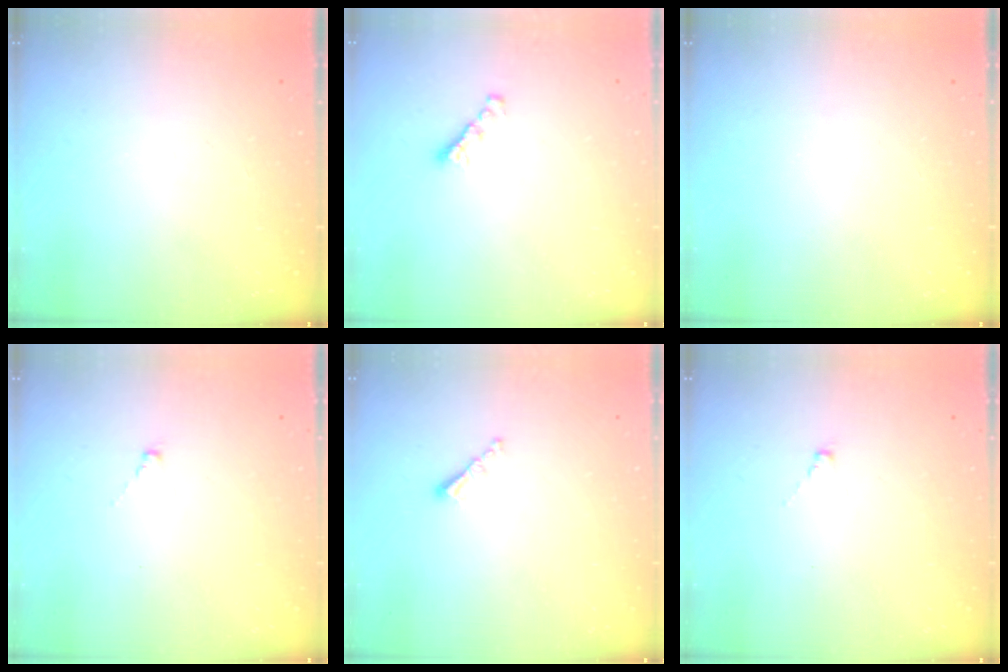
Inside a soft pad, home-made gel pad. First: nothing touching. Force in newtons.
{"total": 2.7, "press": 2.6, "slide": 0.7}
{"total": 0.0}
{"total": 0.0}
{"total": 1.0, "press": 0.9, "slide": 0.4}
{"total": 0.0}